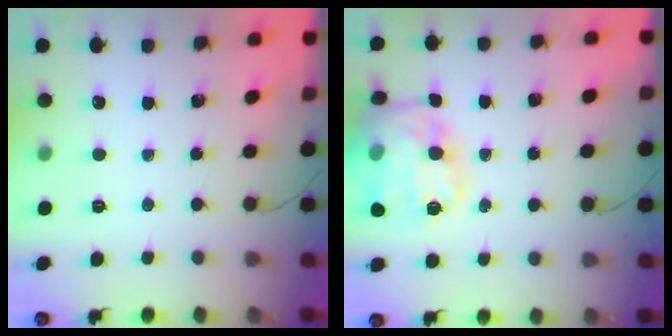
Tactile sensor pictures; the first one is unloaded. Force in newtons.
{"total": 19.5, "press": 19.4, "slide": 2.3}